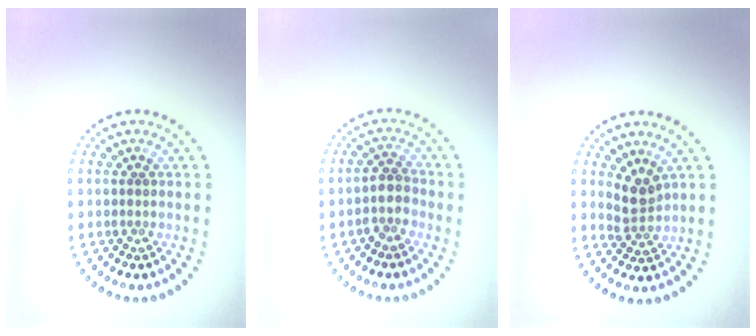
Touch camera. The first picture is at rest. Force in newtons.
{"total": 2.2, "press": 1.6, "slide": 1.4}
{"total": 2.4, "press": 1.8, "slide": 1.5}